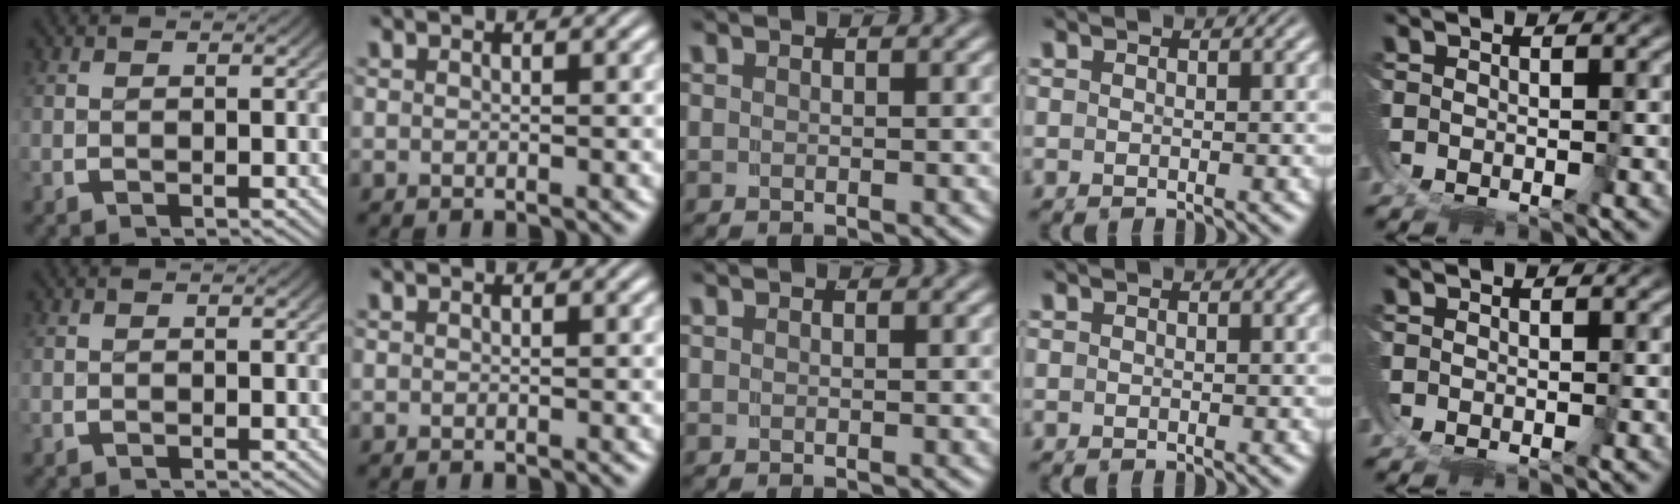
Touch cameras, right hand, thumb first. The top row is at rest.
{}